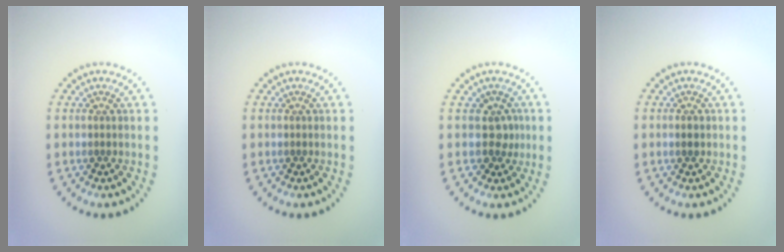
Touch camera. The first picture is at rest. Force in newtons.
{"total": 0.0}
{"total": 1.8, "press": 1.4, "slide": 1.2}
{"total": 1.1, "press": 1.1, "slide": 0.1}